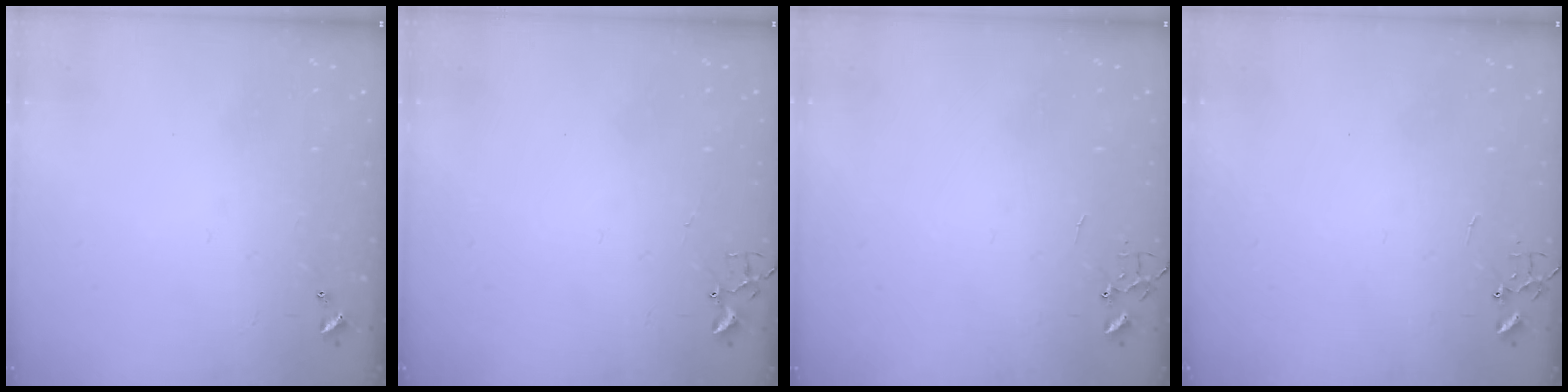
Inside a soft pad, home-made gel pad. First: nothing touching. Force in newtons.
{"total": 1.9, "press": 1.9, "slide": 0.2}
{"total": 0.0}
{"total": 0.0}